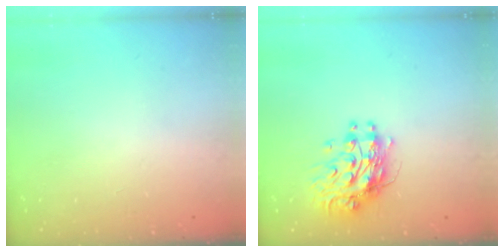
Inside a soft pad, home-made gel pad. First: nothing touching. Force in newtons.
{"total": 11.5, "press": 11.4, "slide": 0.9}